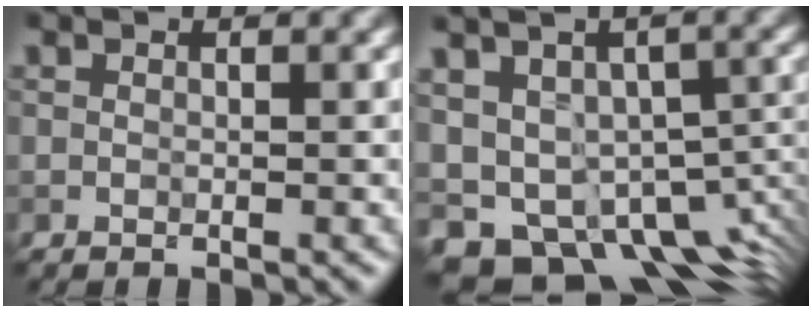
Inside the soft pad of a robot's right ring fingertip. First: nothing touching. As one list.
[{"total": 12.5, "force": [-5.1, 8.1, 8.0], "torque": [-0.127, -0.017, -0.038]}]